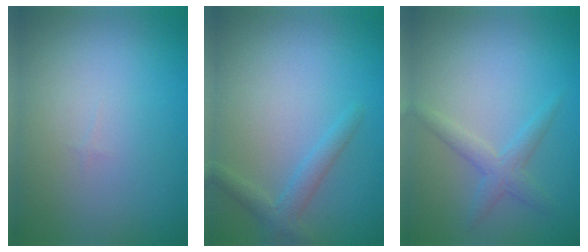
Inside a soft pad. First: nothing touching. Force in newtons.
{"total": 2.1, "press": 2.1, "slide": 0.1}
{"total": 2.1, "press": 2.1, "slide": 0.1}